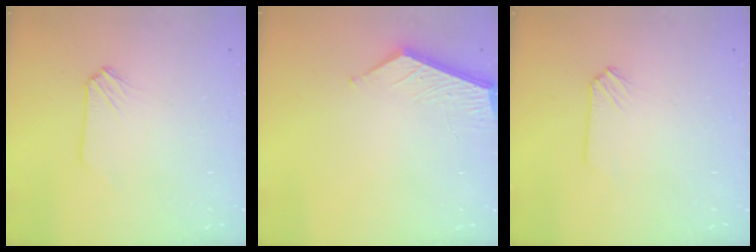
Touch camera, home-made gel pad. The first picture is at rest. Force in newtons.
{"total": 5.9, "press": 5.9, "slide": 0.4}
{"total": 0.0}